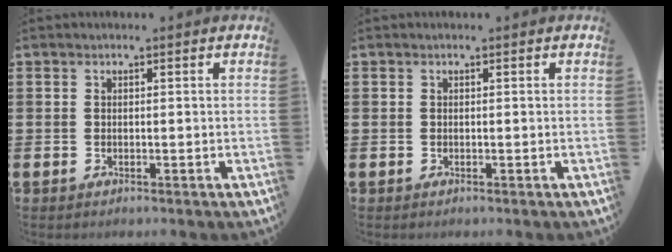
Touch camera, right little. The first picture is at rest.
{"total": 0.0}